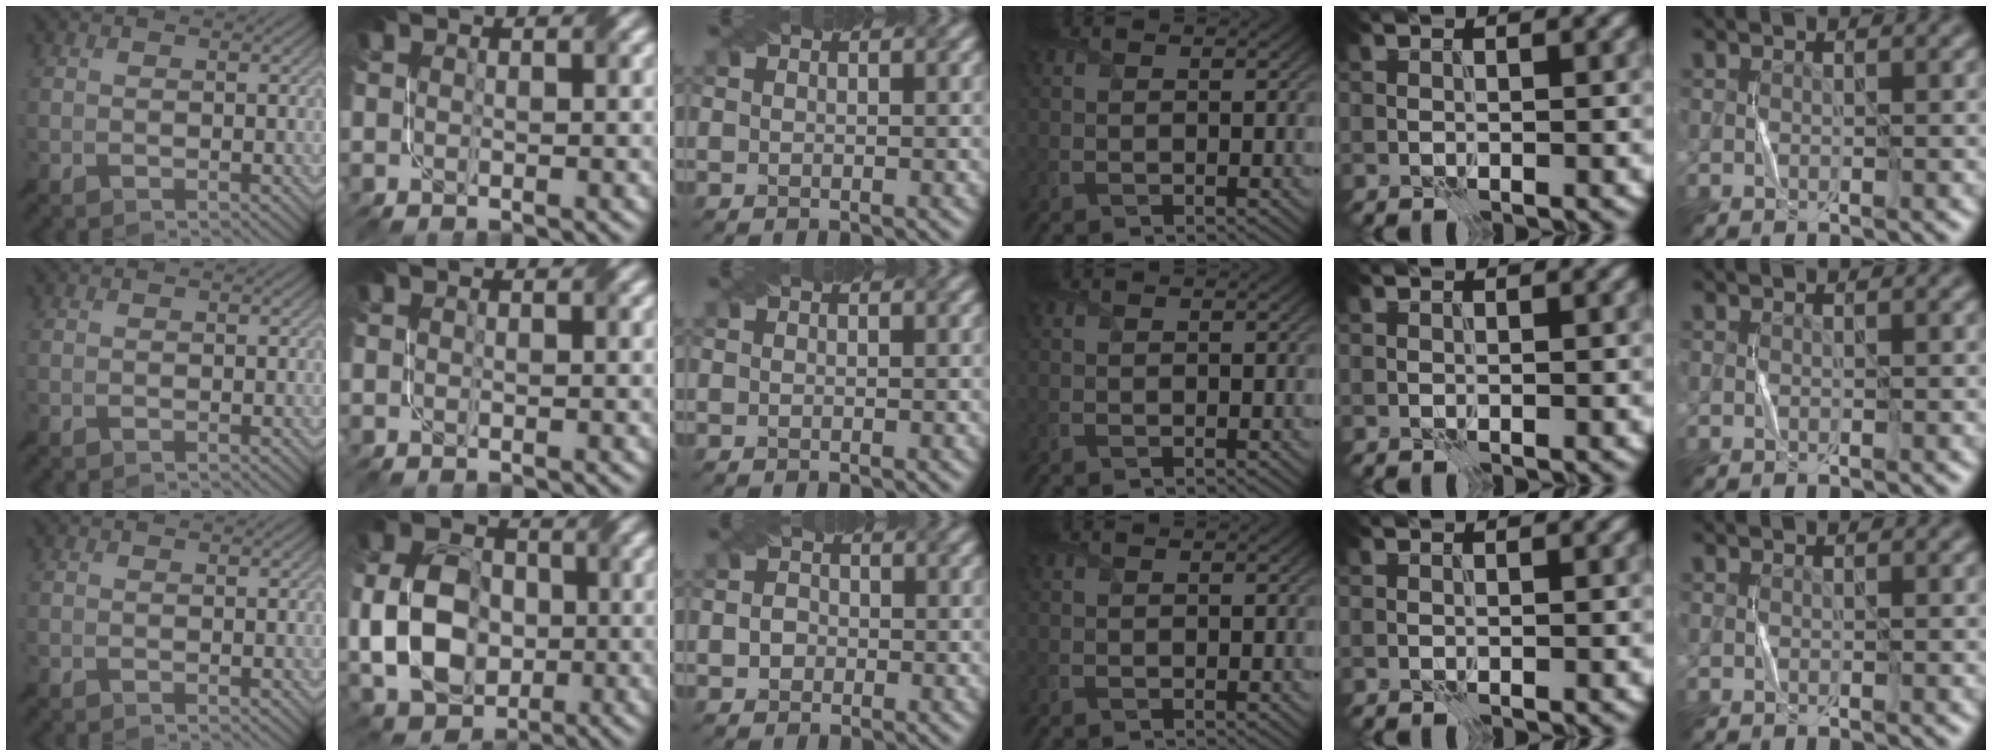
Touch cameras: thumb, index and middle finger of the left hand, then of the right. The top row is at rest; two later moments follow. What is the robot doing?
{"motion": "fold", "object": "coffee filter"}